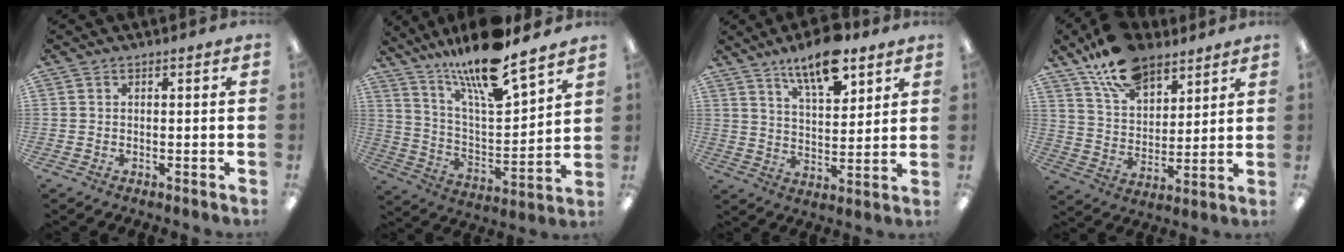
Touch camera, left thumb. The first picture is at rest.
{"total": 17.0, "force": [14.3, 2.2, 8.9], "torque": [-0.173, -0.098, 0.241]}
{"total": 12.2, "force": [8.6, 4.7, 7.3], "torque": [-0.113, -0.045, 0.148]}
{"total": 15.4, "force": [10.9, 8.3, 7.0], "torque": [-0.121, -0.054, 0.202]}